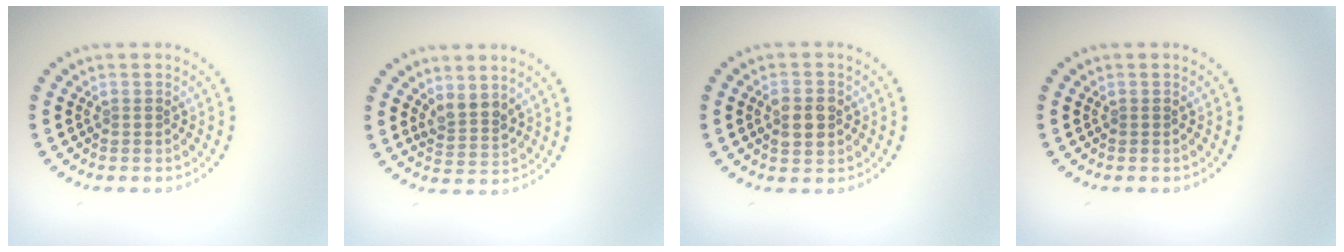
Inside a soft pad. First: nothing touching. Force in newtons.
{"total": 2.2, "press": 1.8, "slide": 1.2}
{"total": 2.9, "press": 2.9, "slide": 0.1}
{"total": 0.0}